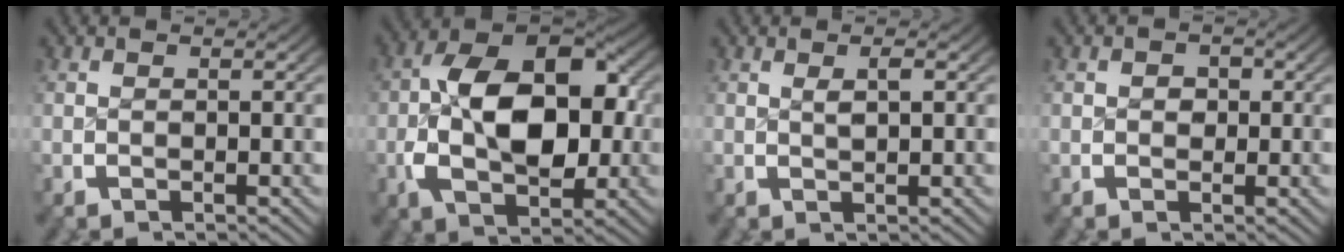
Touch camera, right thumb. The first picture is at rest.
{"total": 13.7, "force": [-0.7, 8.3, 10.8], "torque": [-0.200, -0.029, 0.004]}
{"total": 1.2, "force": [0.5, 0.2, 1.1], "torque": [-0.016, -0.001, 0.014]}
{"total": 1.2, "force": [0.0, 1.0, 0.6], "torque": [-0.007, -0.008, 0.001]}